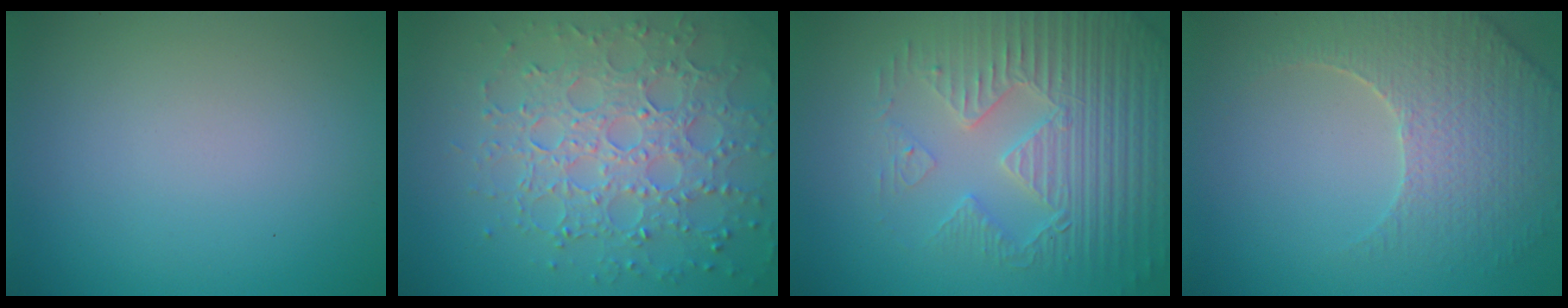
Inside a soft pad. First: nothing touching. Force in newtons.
{"total": 7.0, "press": 5.5, "slide": 4.4}
{"total": 5.8, "press": 5.2, "slide": 2.6}
{"total": 4.3, "press": 4.2, "slide": 1.2}